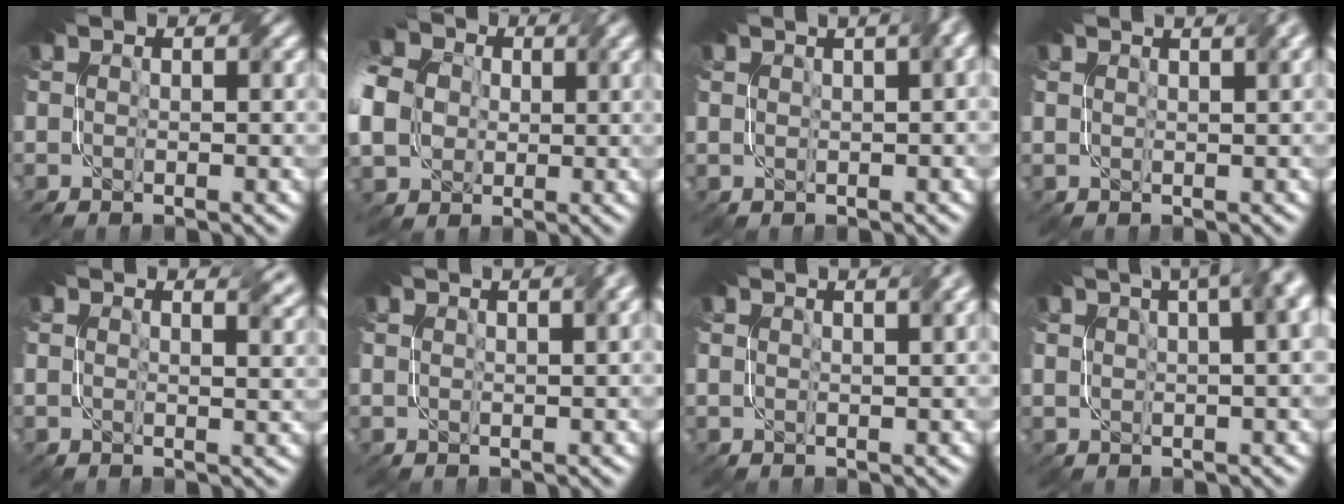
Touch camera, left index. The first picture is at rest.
{"total": 9.5, "force": [0.4, 8.0, 5.1], "torque": [-0.123, -0.003, 0.000]}
{"total": 5.1, "force": [2.1, 2.5, 3.9], "torque": [-0.031, 0.015, 0.025]}
{"total": 2.9, "force": [2.0, 1.1, 1.9], "torque": [-0.013, 0.013, 0.024]}
{"total": 2.5, "force": [2.3, 0.7, 0.6], "torque": [-0.011, -0.003, 0.033]}
{"total": 2.9, "force": [1.9, 1.0, 1.9], "torque": [-0.015, 0.013, 0.023]}
{"total": 2.6, "force": [1.9, 0.9, 1.5], "torque": [-0.008, 0.009, 0.022]}
{"total": 17.5, "force": [7.4, 9.8, 12.4], "torque": [-0.116, 0.074, 0.069]}